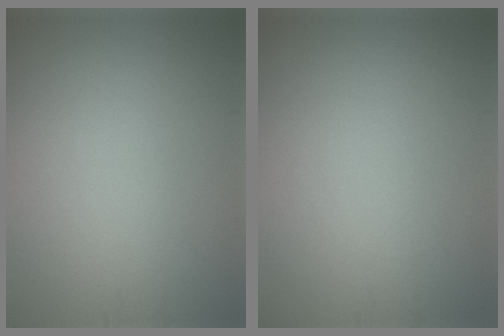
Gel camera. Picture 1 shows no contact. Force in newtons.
{"total": 0.0}